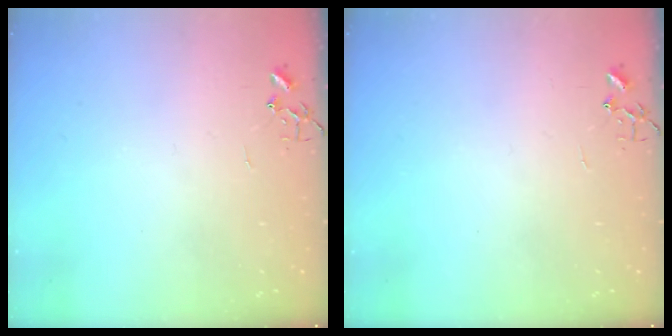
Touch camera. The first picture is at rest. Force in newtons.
{"total": 0.0}